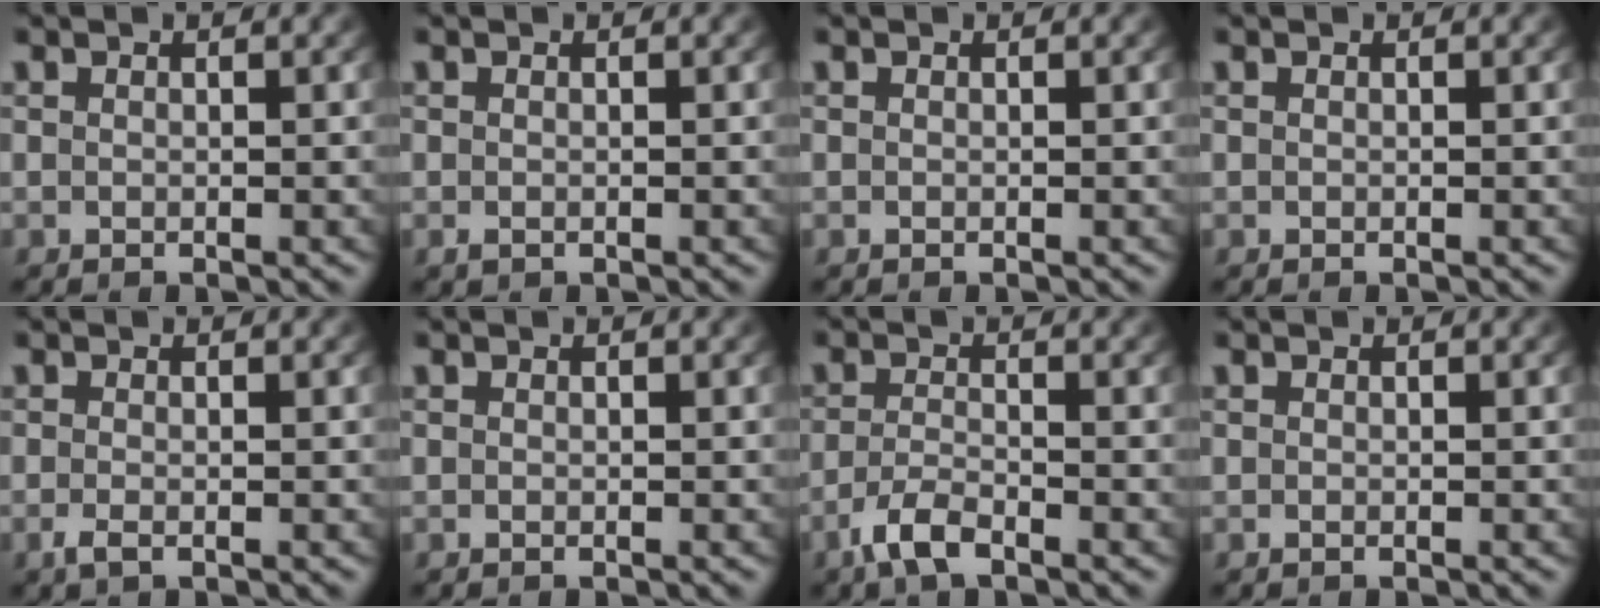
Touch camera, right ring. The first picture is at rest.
{"total": 0.6, "force": [-0.4, 0.3, 0.3], "torque": [-0.013, -0.008, -0.002]}
{"total": 0.0}
{"total": 0.0}
{"total": 1.3, "force": [-0.9, 0.4, 0.8], "torque": [-0.026, -0.013, -0.012]}
{"total": 0.0}
{"total": 2.8, "force": [-2.1, 0.7, 1.7], "torque": [-0.043, -0.009, -0.034]}
{"total": 0.0}